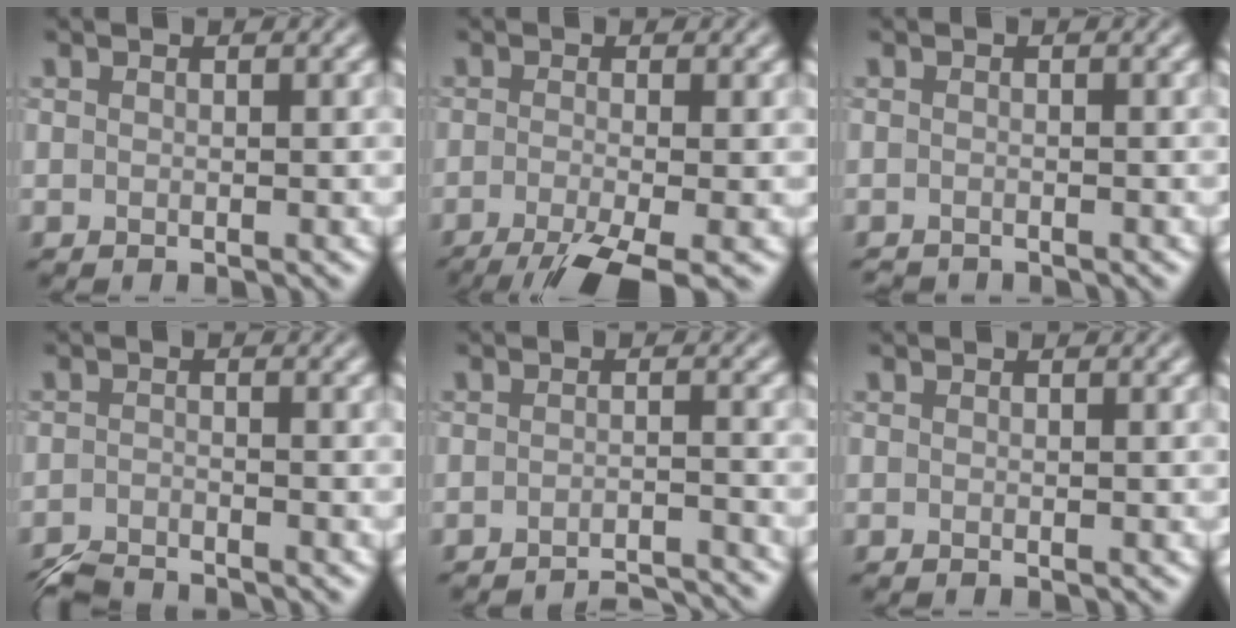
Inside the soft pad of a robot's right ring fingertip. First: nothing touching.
{"total": 6.4, "force": [-4.1, 1.4, 4.7], "torque": [-0.080, -0.010, -0.080]}
{"total": 1.0, "force": [-1.0, 0.0, 0.0], "torque": [-0.001, -0.003, -0.022]}
{"total": 3.0, "force": [-3.0, 0.2, 0.5], "torque": [-0.014, -0.007, -0.065]}
{"total": 4.7, "force": [-4.5, 0.2, 1.3], "torque": [-0.019, 0.005, -0.064]}
{"total": 0.0}